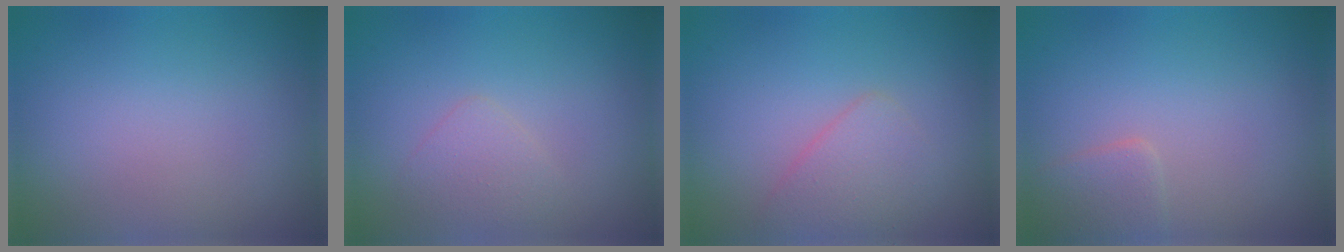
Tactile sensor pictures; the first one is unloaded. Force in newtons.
{"total": 1.7, "press": 1.7, "slide": 0.1}
{"total": 2.4, "press": 2.4, "slide": 0.1}
{"total": 1.9, "press": 1.9, "slide": 0.1}